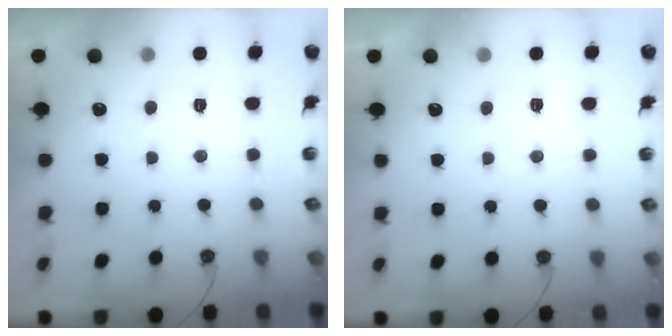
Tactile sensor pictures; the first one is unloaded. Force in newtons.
{"total": 3.8, "press": 3.7, "slide": 0.6}